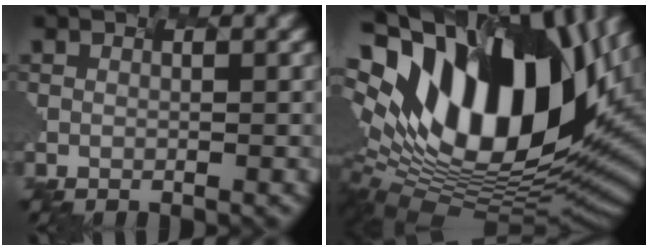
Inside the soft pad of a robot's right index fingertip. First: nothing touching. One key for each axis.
{"total": 18.5, "fx": 4.2, "fy": 10.5, "fz": 14.7, "tx": -0.281, "ty": 0.011, "tz": 0.071}